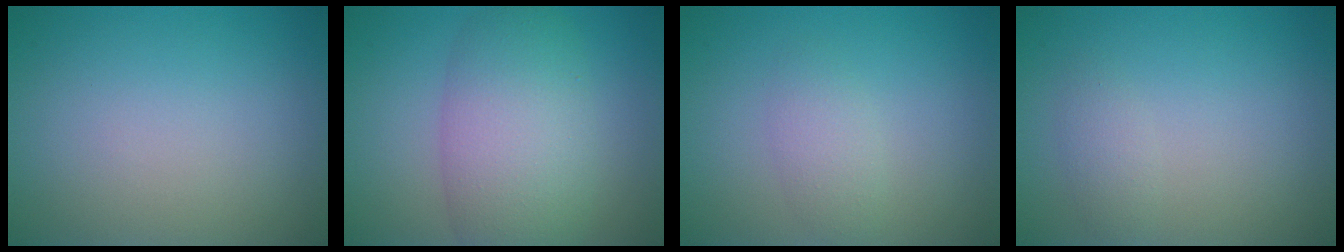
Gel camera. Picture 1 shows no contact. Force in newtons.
{"total": 7.4, "press": 7.4, "slide": 0.2}
{"total": 1.8, "press": 1.8, "slide": 0.1}
{"total": 1.2, "press": 1.2, "slide": 0.0}